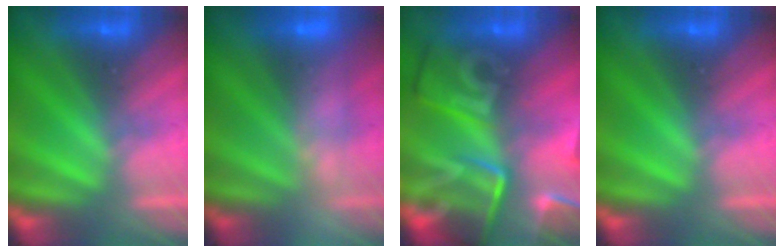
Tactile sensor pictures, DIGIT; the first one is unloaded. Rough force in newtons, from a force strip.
{"total": 2.4}
{"total": 8.0}
{"total": 0.0}